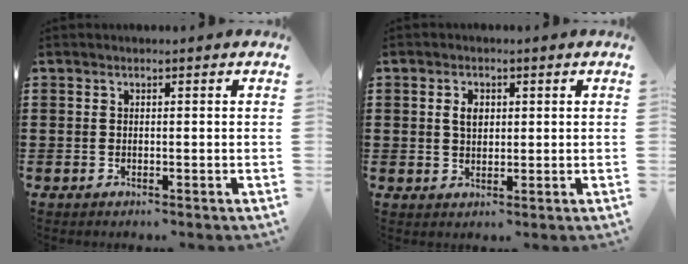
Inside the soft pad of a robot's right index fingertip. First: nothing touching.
{"total": 2.7, "force": [0.7, 1.7, 1.9], "torque": [-0.043, 0.008, 0.011]}